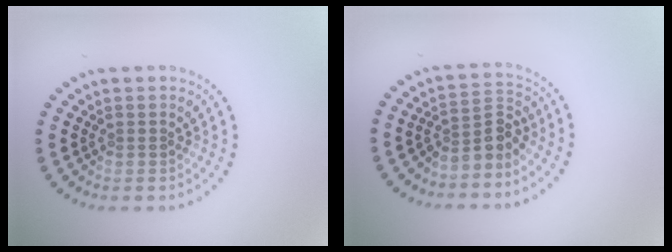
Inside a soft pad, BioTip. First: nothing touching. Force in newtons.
{"total": 2.9, "press": 2.1, "slide": 2.0}